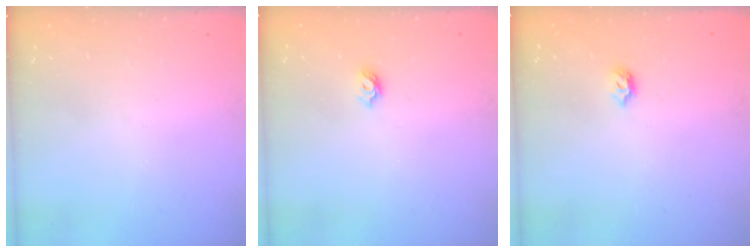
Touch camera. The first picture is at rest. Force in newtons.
{"total": 5.5, "press": 5.5, "slide": 0.7}
{"total": 4.8, "press": 4.7, "slide": 1.0}